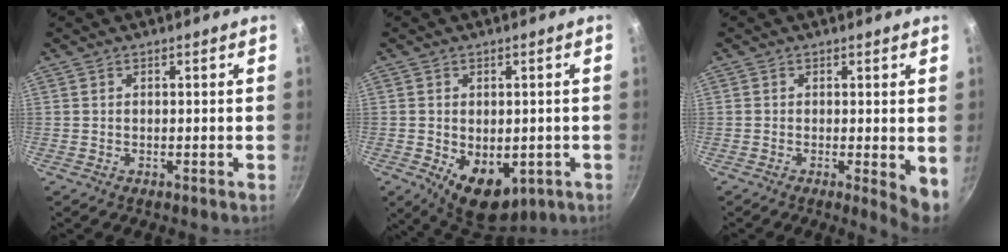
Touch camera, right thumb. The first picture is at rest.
{"total": 10.6, "force": [-2.7, 7.0, 7.5], "torque": [-0.082, -0.010, -0.020]}
{"total": 4.7, "force": [-0.4, 1.4, 4.5], "torque": [-0.055, -0.010, -0.005]}